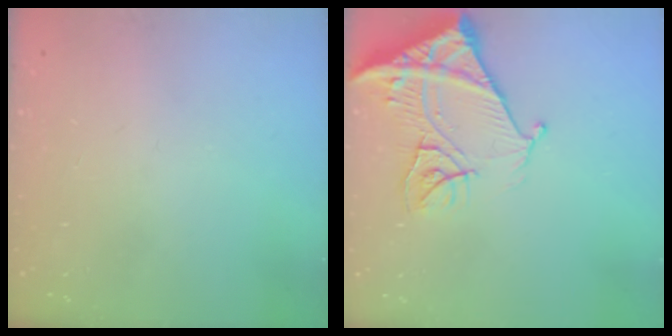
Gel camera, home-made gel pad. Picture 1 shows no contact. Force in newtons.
{"total": 15.3, "press": 15.2, "slide": 1.7}